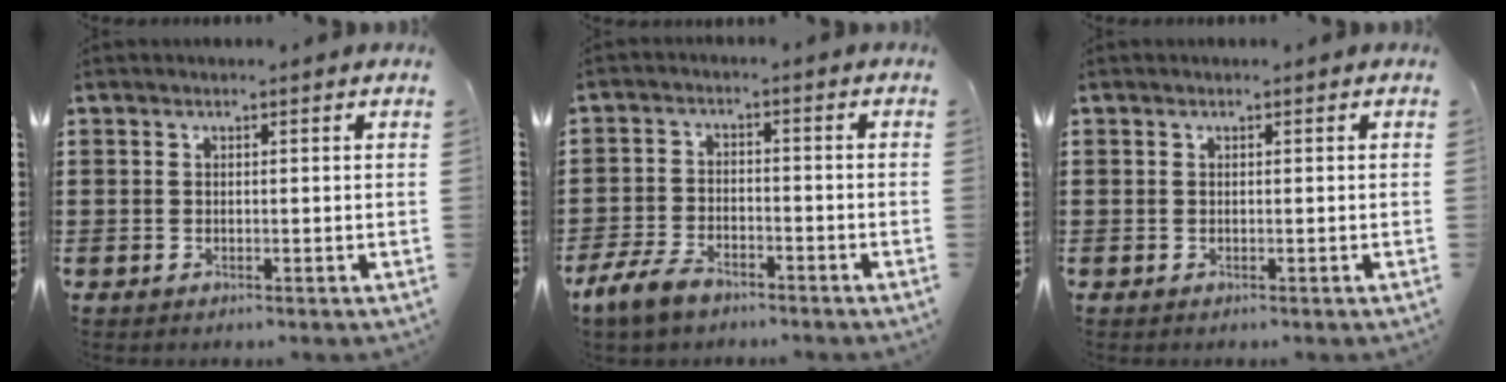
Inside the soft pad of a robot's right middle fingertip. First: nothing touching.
{"total": 5.2, "force": [-4.0, 2.2, 2.6], "torque": [-0.079, -0.004, -0.084]}
{"total": 0.0}